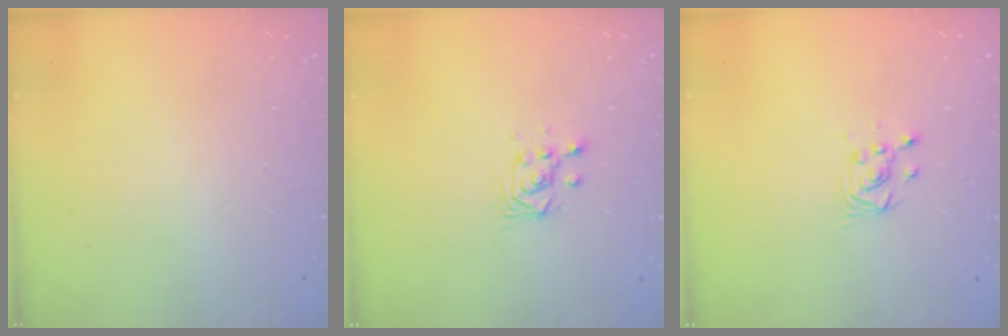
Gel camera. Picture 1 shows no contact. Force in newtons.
{"total": 3.9, "press": 3.9, "slide": 0.2}
{"total": 3.4, "press": 3.4, "slide": 0.3}